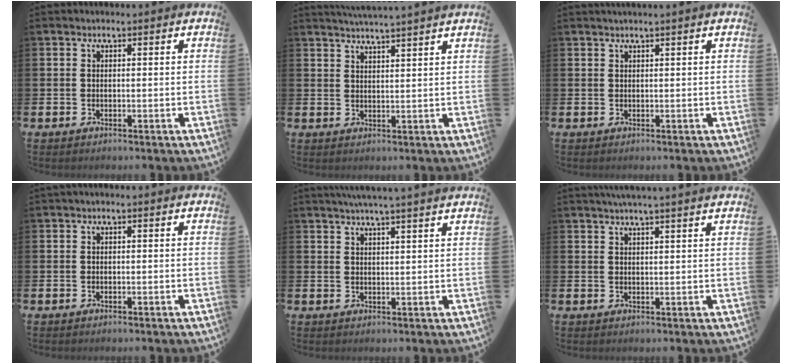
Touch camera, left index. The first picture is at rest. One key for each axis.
{"total": 3.5, "fx": 3.4, "fy": -0.8, "fz": 0.1, "tx": -0.014, "ty": -0.013, "tz": 0.063}
{"total": 0.7, "fx": 0.6, "fy": -0.2, "fz": 0.4, "tx": -0.010, "ty": 0.001, "tz": 0.012}
{"total": 0.0}
{"total": 3.6, "fx": 3.4, "fy": -0.9, "fz": 0.7, "tx": -0.025, "ty": -0.012, "tz": 0.063}
{"total": 2.7, "fx": 2.6, "fy": -0.5, "fz": 0.6, "tx": -0.013, "ty": -0.010, "tz": 0.048}